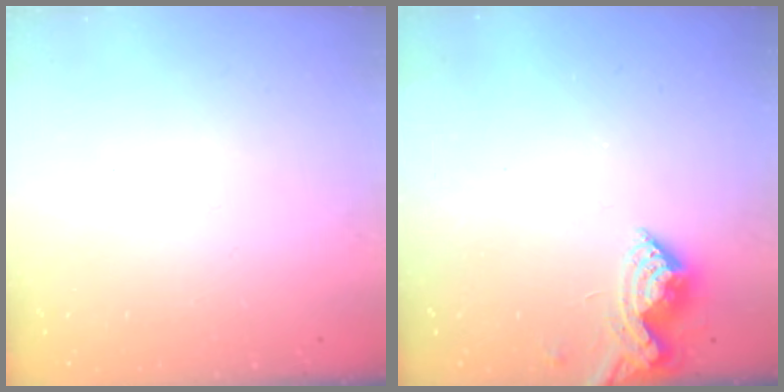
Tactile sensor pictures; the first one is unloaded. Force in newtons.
{"total": 8.2, "press": 8.2, "slide": 0.2}